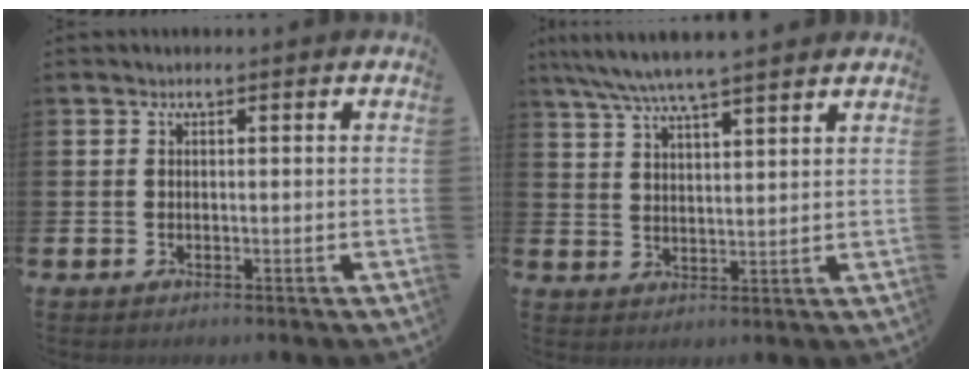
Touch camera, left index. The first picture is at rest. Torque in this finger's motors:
{"motor_torque": [0.45, -1.17, 1.05, 0.21]}